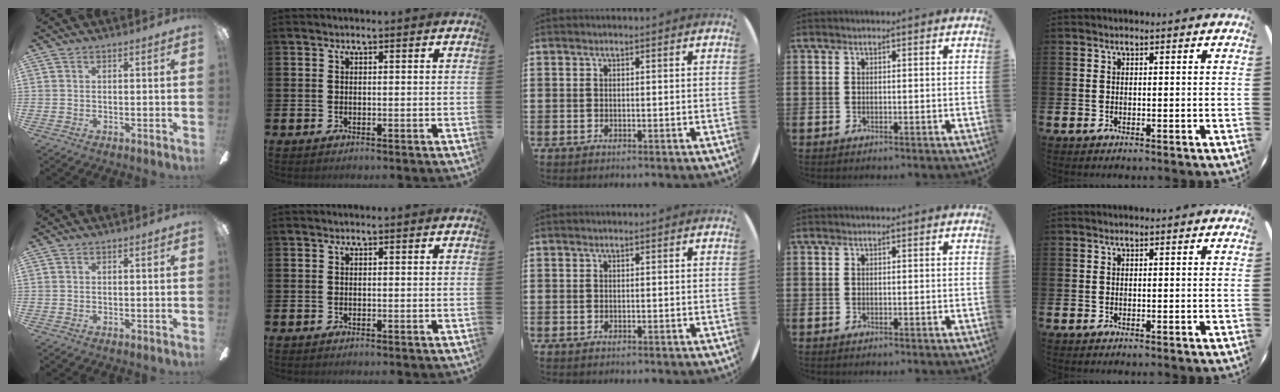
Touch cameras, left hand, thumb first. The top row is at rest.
{}